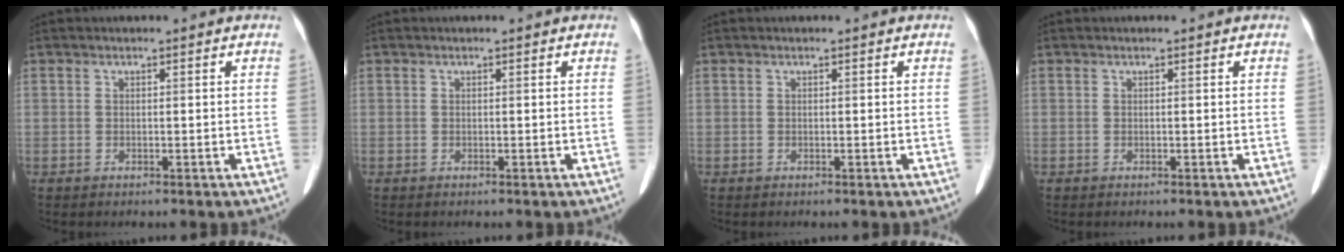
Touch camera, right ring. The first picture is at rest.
{"total": 0.0}
{"total": 0.0}
{"total": 0.0}